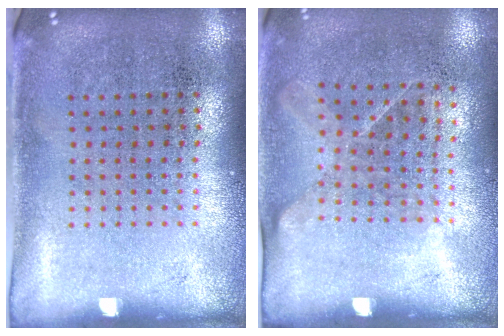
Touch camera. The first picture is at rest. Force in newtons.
{"total": 1.2, "press": 0.9, "slide": 0.8}